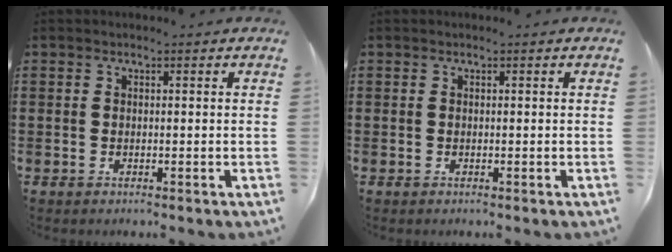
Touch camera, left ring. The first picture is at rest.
{"total": 0.0}